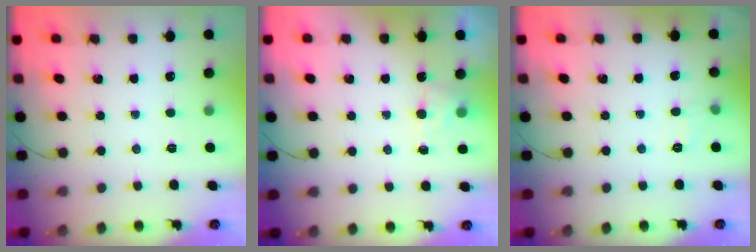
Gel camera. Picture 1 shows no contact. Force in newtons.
{"total": 3.9, "press": 3.6, "slide": 1.3}
{"total": 2.7, "press": 2.2, "slide": 1.6}